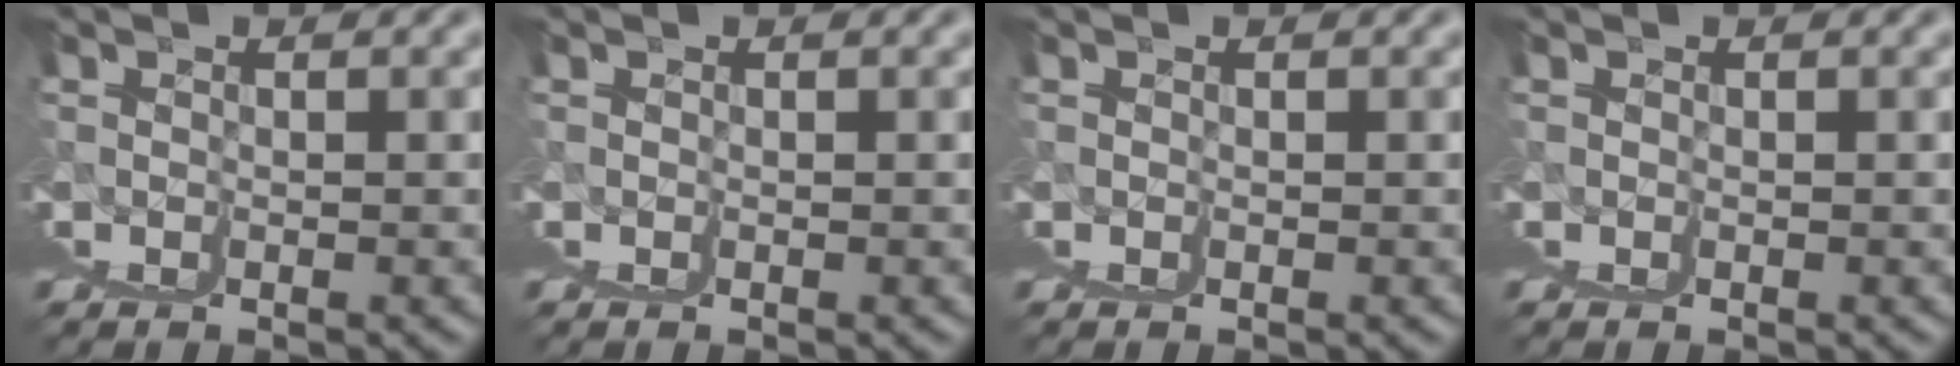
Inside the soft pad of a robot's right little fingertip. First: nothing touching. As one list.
[{"total": 0.0}, {"total": 0.0}, {"total": 0.0}]